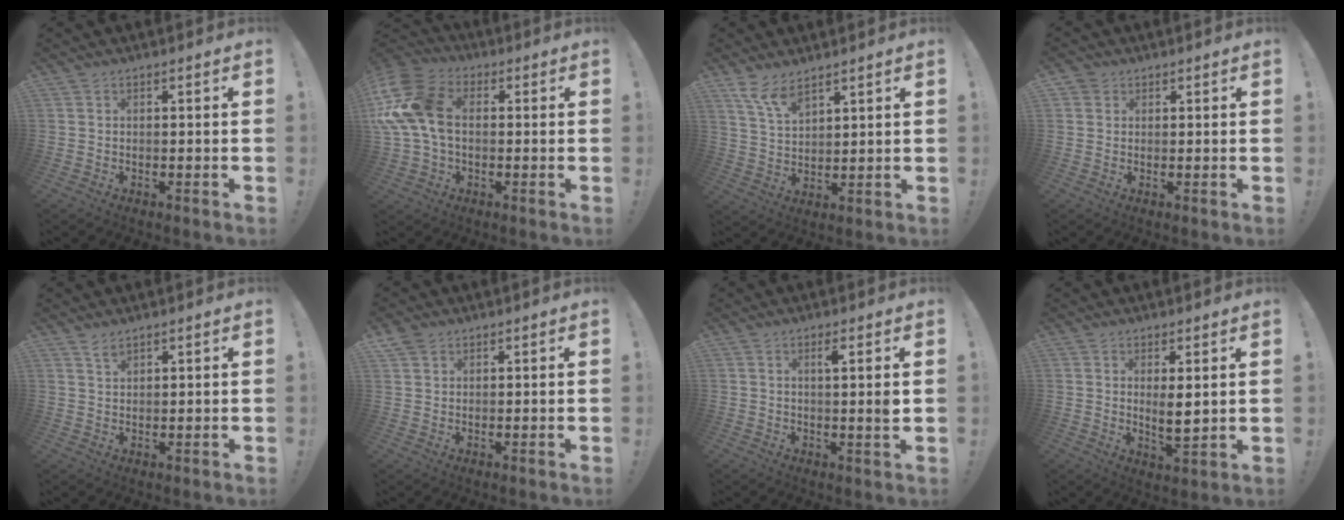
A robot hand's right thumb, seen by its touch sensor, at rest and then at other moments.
{"total": 17.7, "force": [2.1, 12.3, 12.6], "torque": [-0.255, 0.014, 0.044]}
{"total": 7.7, "force": [5.9, 2.7, 4.1], "torque": [-0.080, -0.032, 0.111]}
{"total": 2.3, "force": [1.2, 2.0, 0.3], "torque": [-0.002, -0.003, 0.021]}
{"total": 2.4, "force": [2.1, 0.8, 0.9], "torque": [-0.006, -0.015, 0.036]}
{"total": 3.2, "force": [2.3, 2.1, 0.8], "torque": [-0.005, -0.013, 0.041]}
{"total": 3.4, "force": [0.9, -0.3, 3.2], "torque": [-0.048, -0.007, 0.007]}
{"total": 5.2, "force": [1.8, 1.6, 4.6], "torque": [-0.059, -0.020, 0.029]}